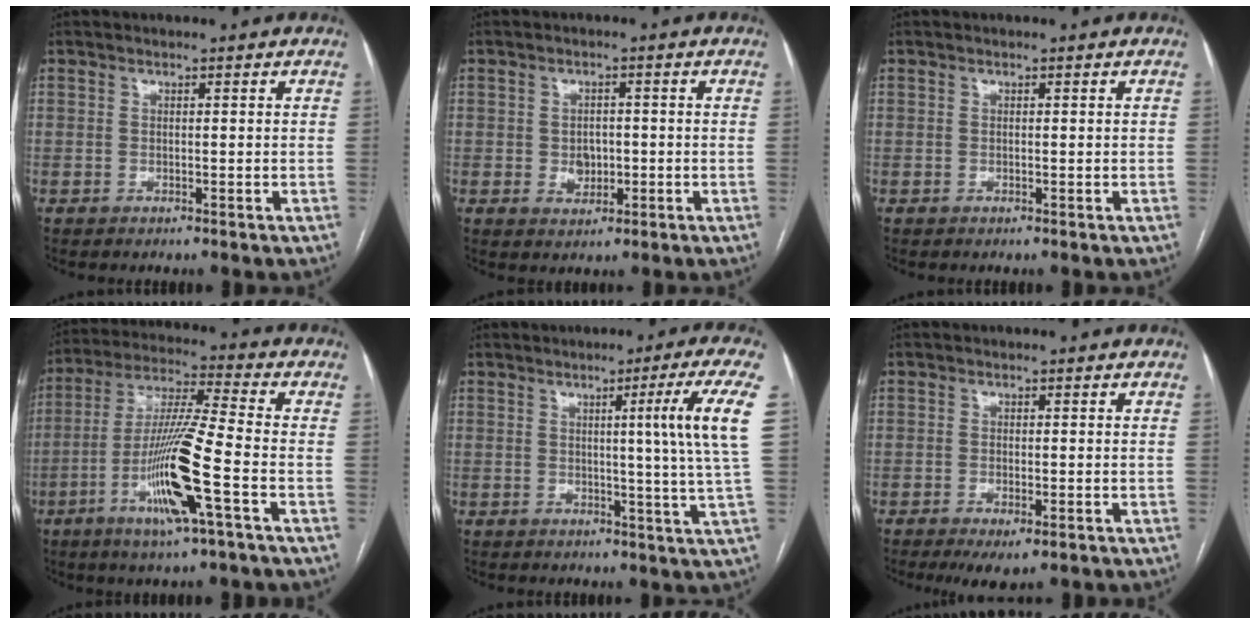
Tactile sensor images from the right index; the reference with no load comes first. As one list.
[{"total": 3.4, "force": [-0.4, 2.6, 2.1], "torque": [-0.032, 0.003, 0.001]}, {"total": 0.0}, {"total": 14.0, "force": [-5.1, -0.4, 13.0], "torque": [-0.259, -0.012, -0.101]}, {"total": 9.3, "force": [2.2, -2.9, 8.6], "torque": [-0.114, -0.011, 0.034]}, {"total": 4.4, "force": [-2.8, 1.3, 3.2], "torque": [-0.049, -0.009, -0.038]}]